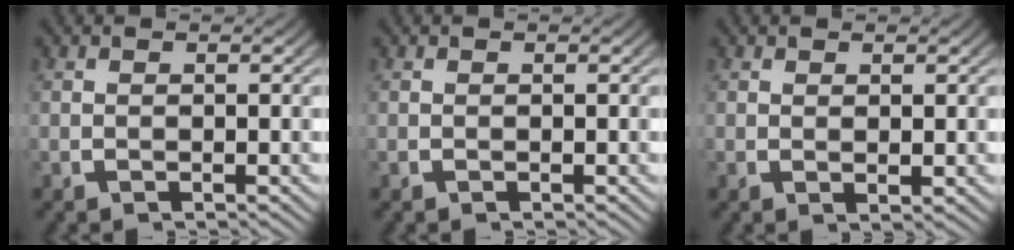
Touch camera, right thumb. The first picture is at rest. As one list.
[{"total": 0.0}, {"total": 0.8, "force": [0.5, 0.2, 0.5], "torque": [-0.004, -0.002, 0.012]}]